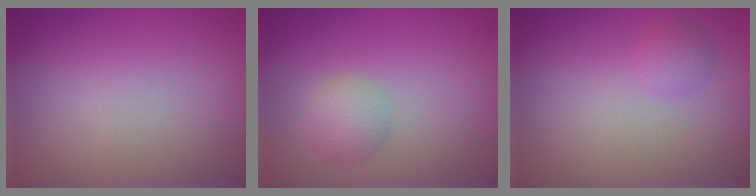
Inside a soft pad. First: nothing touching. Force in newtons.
{"total": 2.5, "press": 2.5, "slide": 0.0}
{"total": 1.3, "press": 1.3, "slide": 0.0}